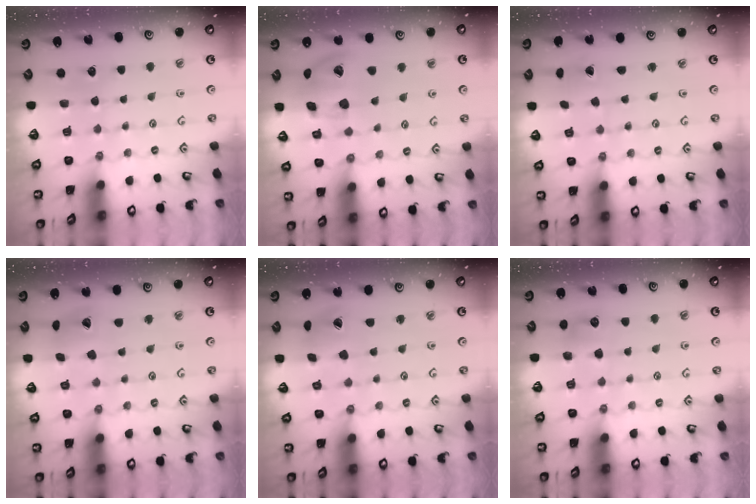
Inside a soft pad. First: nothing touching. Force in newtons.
{"total": 17.4, "press": 17.2, "slide": 2.6}
{"total": 0.9, "press": 0.7, "slide": 0.5}
{"total": 8.3, "press": 8.2, "slide": 1.2}
{"total": 5.3, "press": 5.3, "slide": 0.6}
{"total": 5.6, "press": 5.6, "slide": 0.5}